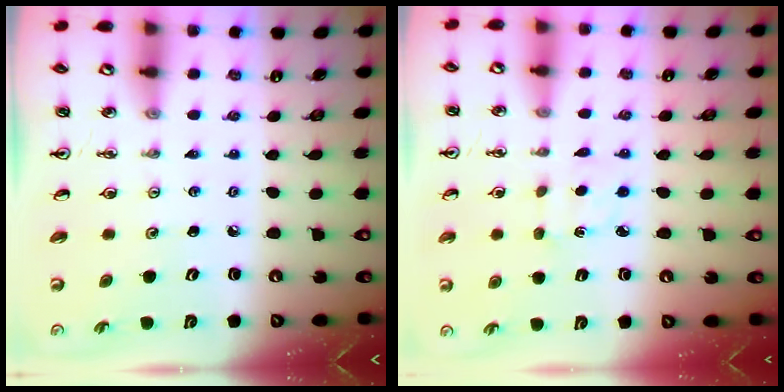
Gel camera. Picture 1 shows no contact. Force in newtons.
{"total": 2.3, "press": 2.3, "slide": 0.3}